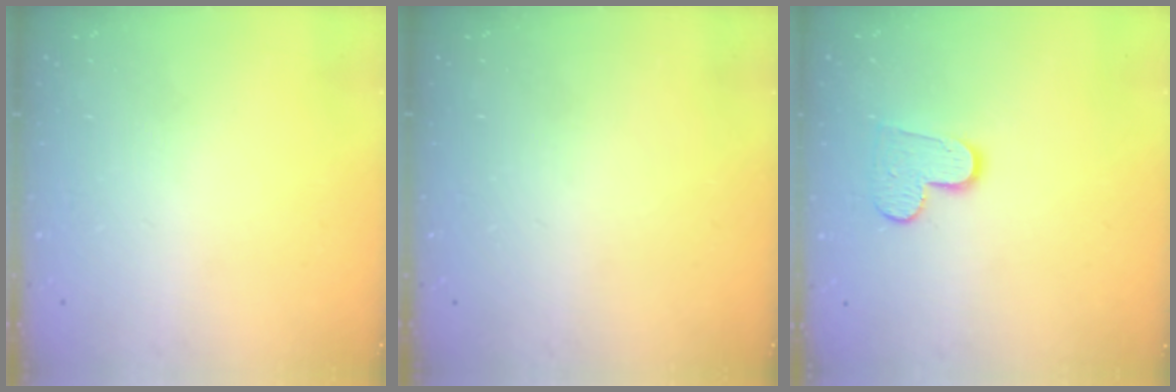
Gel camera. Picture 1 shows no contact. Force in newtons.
{"total": 0.0}
{"total": 9.2, "press": 9.2, "slide": 0.6}